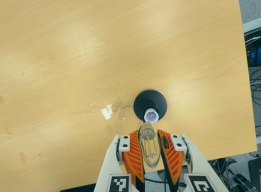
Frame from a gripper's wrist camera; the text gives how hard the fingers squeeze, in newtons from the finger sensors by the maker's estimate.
{"total": 18.3, "left": 19.7, "right": 16.8}